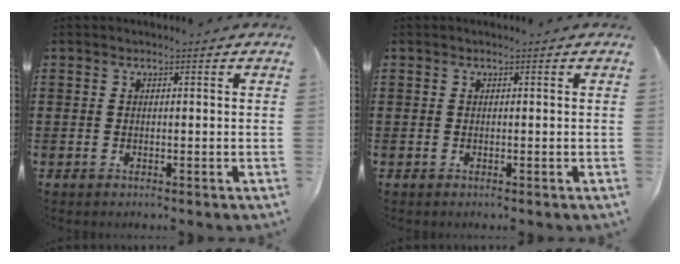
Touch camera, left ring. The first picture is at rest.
{"total": 0.0}